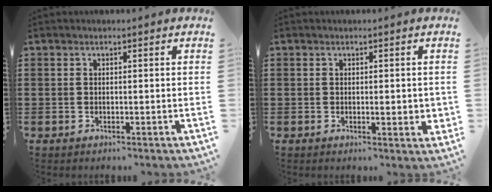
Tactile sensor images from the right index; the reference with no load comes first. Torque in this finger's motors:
{"motor_torque": [1.11, 0.25, 0.17, 0.02]}